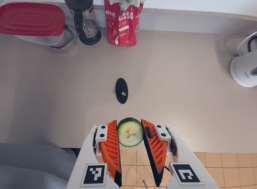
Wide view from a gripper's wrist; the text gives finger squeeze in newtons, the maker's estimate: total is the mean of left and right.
{"total": 8.8, "left": 8.5, "right": 9.1}